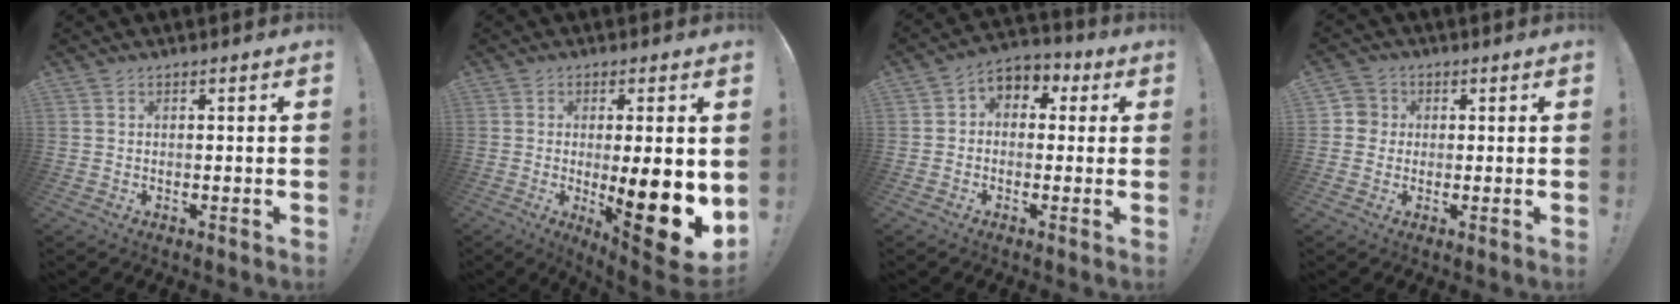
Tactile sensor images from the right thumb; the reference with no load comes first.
{"total": 16.7, "force": [-1.8, 4.1, 16.1], "torque": [-0.205, -0.017, -0.014]}
{"total": 5.3, "force": [-0.4, 4.8, 2.3], "torque": [-0.029, 0.011, -0.003]}
{"total": 3.8, "force": [0.1, 3.7, 1.0], "torque": [-0.011, 0.005, 0.001]}